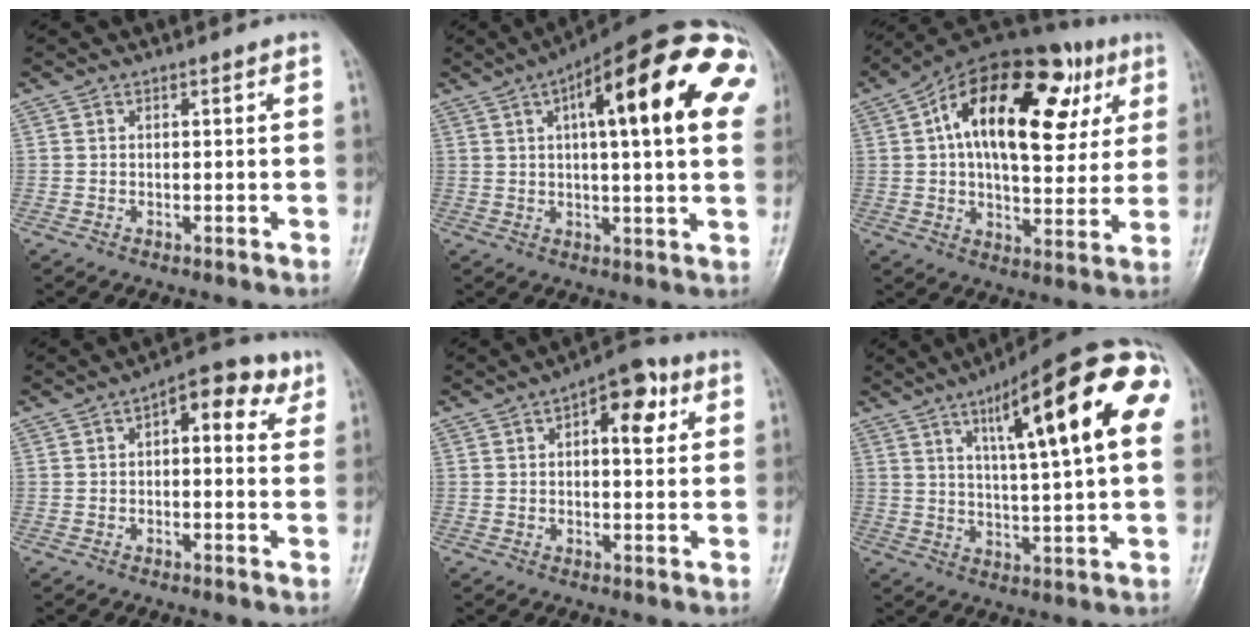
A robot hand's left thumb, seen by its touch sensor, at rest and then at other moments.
{"total": 25.2, "force": [7.5, 7.3, 23.0], "torque": [-0.293, 0.035, 0.092]}
{"total": 26.5, "force": [8.5, 13.7, 21.0], "torque": [-0.296, 0.025, 0.126]}
{"total": 8.2, "force": [3.2, 4.2, 6.3], "torque": [-0.052, 0.013, 0.029]}
{"total": 8.8, "force": [3.0, 4.2, 7.2], "torque": [-0.071, 0.010, 0.033]}
{"total": 21.3, "force": [7.3, 4.8, 19.5], "torque": [-0.262, 0.010, 0.098]}